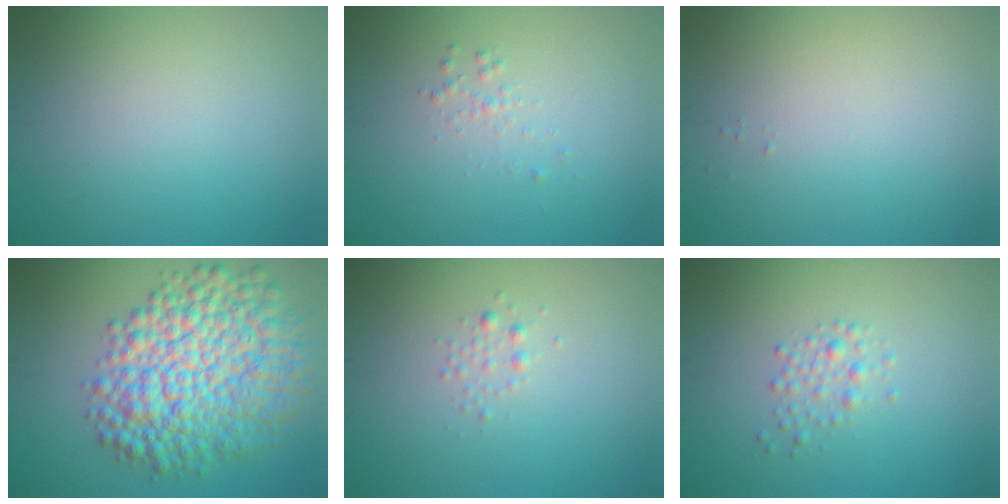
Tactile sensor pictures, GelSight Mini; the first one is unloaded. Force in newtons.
{"total": 0.9, "press": 0.9, "slide": 0.0}
{"total": 0.0}
{"total": 11.6, "press": 11.6, "slide": 0.3}
{"total": 0.9, "press": 0.9, "slide": 0.0}
{"total": 2.2, "press": 2.2, "slide": 0.1}